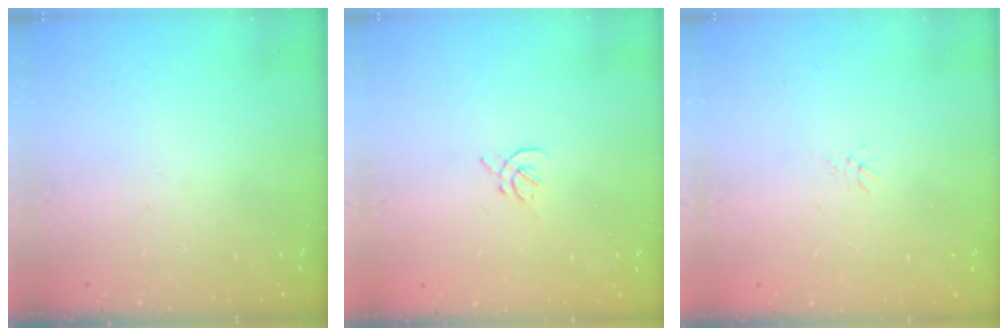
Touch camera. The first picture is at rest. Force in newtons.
{"total": 1.6, "press": 1.5, "slide": 0.5}
{"total": 1.2, "press": 1.1, "slide": 0.3}